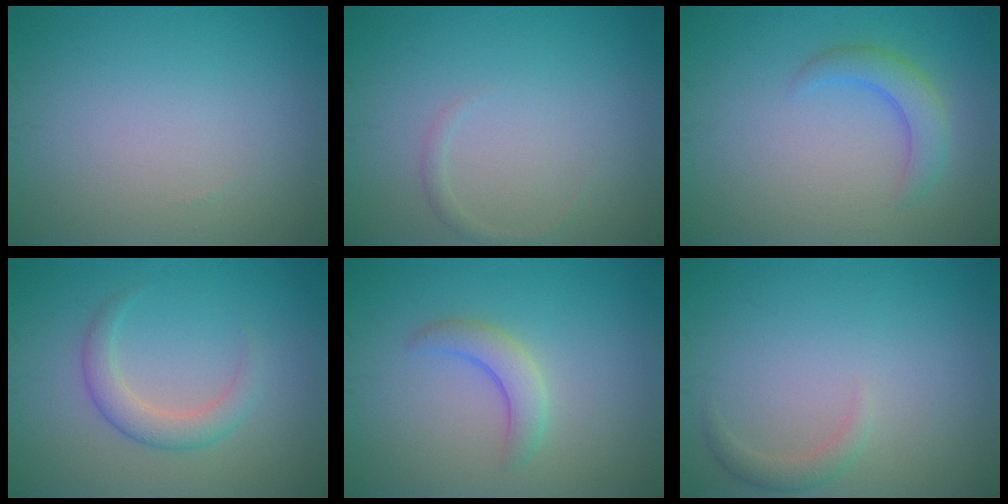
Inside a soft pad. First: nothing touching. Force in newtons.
{"total": 0.8, "press": 0.8, "slide": 0.0}
{"total": 2.7, "press": 2.7, "slide": 0.1}
{"total": 2.6, "press": 2.6, "slide": 0.1}
{"total": 2.5, "press": 2.5, "slide": 0.2}
{"total": 1.3, "press": 1.3, "slide": 0.1}